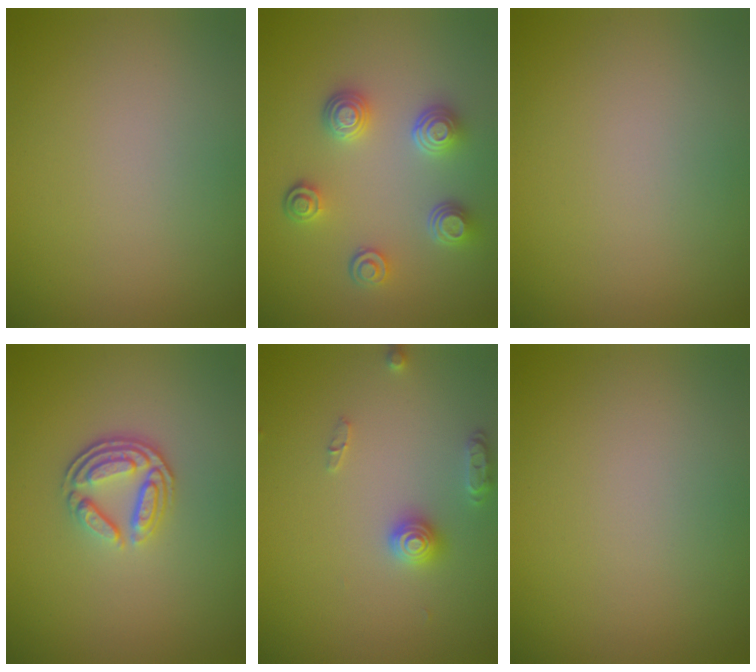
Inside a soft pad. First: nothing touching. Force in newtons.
{"total": 4.0, "press": 3.3, "slide": 2.1}
{"total": 0.0}
{"total": 3.7, "press": 2.8, "slide": 2.5}
{"total": 2.5, "press": 2.5, "slide": 0.4}
{"total": 0.0}